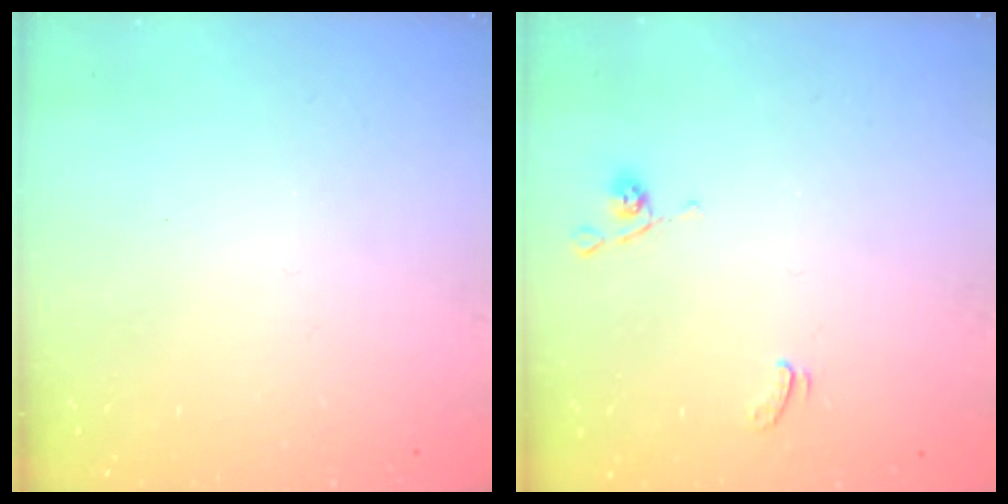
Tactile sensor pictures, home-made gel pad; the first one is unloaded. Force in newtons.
{"total": 0.0}